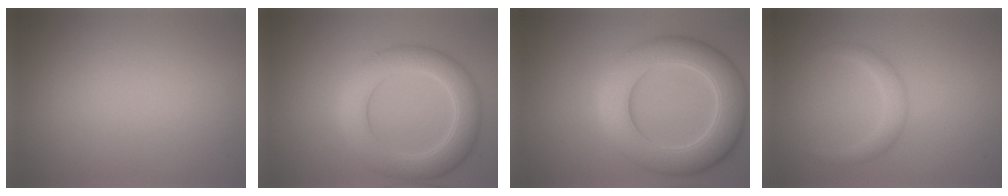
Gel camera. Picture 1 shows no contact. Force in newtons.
{"total": 5.8, "press": 5.8, "slide": 0.5}
{"total": 8.5, "press": 8.4, "slide": 0.4}
{"total": 1.6, "press": 1.6, "slide": 0.0}